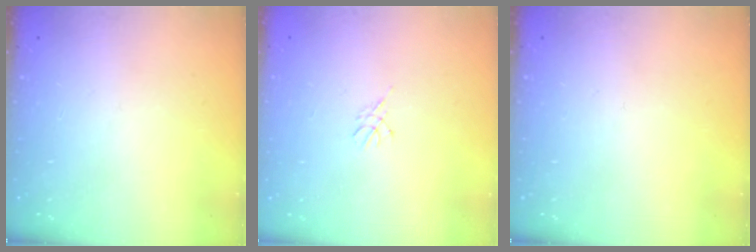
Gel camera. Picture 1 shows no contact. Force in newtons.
{"total": 3.0, "press": 2.9, "slide": 0.6}
{"total": 0.0}